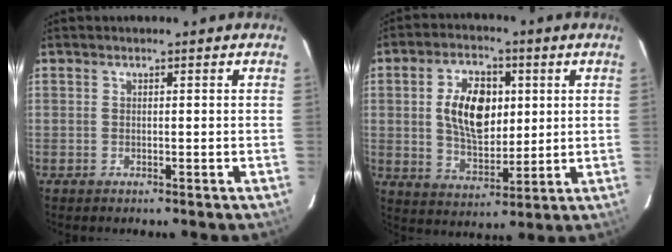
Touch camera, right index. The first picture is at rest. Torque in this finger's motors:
{"motor_torque": [0.71, -0.19, 0.41, 0.13]}